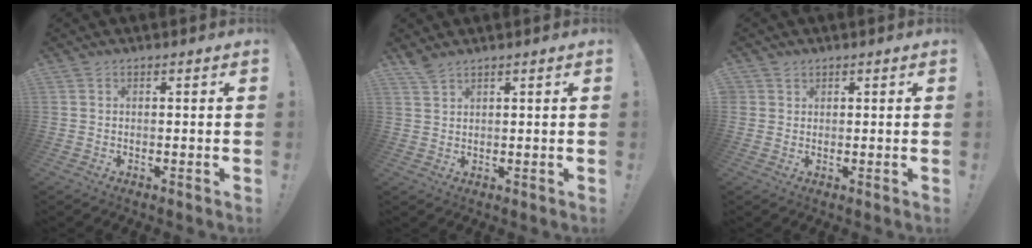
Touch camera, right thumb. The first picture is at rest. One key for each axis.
{"total": 2.8, "fx": 2.4, "fy": 0.7, "fz": 1.1, "tx": -0.025, "ty": -0.014, "tz": 0.046}
{"total": 1.6, "fx": 1.2, "fy": 1.0, "fz": 0.1, "tx": 0.004, "ty": -0.006, "tz": 0.022}